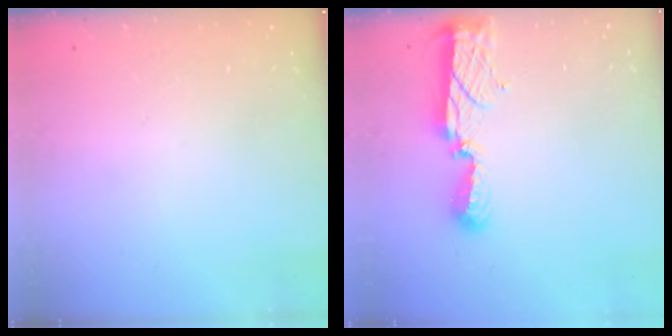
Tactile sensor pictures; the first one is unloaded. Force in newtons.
{"total": 8.7, "press": 8.7, "slide": 0.7}